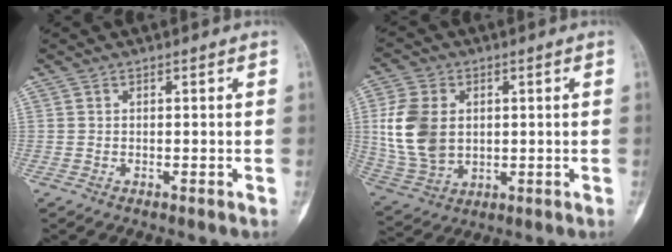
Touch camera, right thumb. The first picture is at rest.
{"total": 12.8, "force": [1.6, 9.1, 8.8], "torque": [-0.172, -0.006, 0.042]}